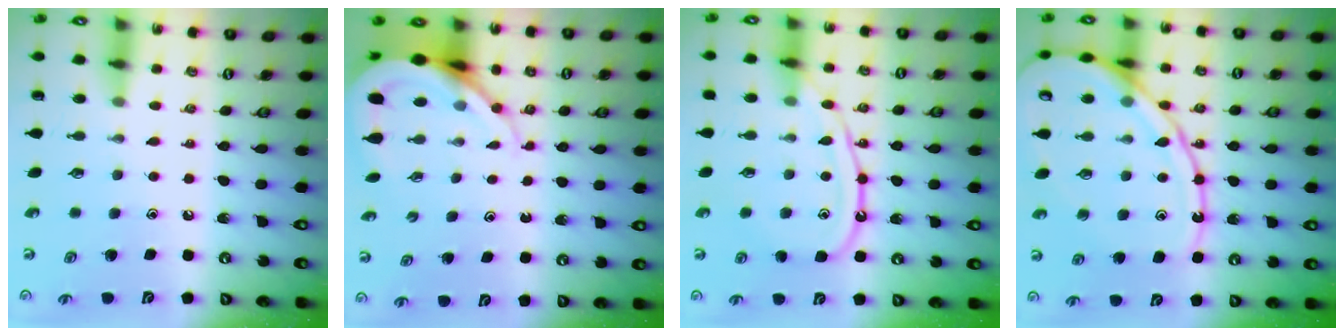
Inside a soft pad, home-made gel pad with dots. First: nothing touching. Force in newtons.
{"total": 9.4, "press": 9.4, "slide": 1.1}
{"total": 12.1, "press": 12.0, "slide": 1.5}
{"total": 16.9, "press": 16.8, "slide": 1.8}